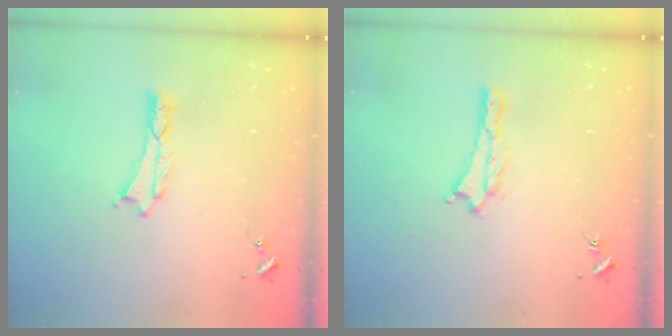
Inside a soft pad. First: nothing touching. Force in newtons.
{"total": 0.0}